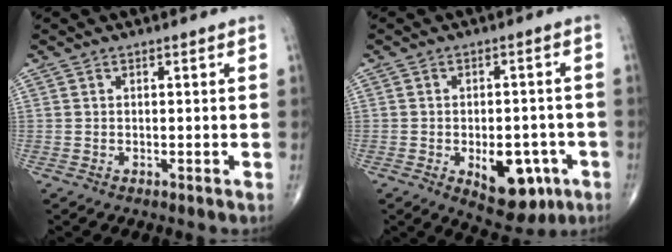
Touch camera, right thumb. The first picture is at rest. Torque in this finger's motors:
{"motor_torque": [1.62, 1.56, 1.26, -0.17, 0.31]}